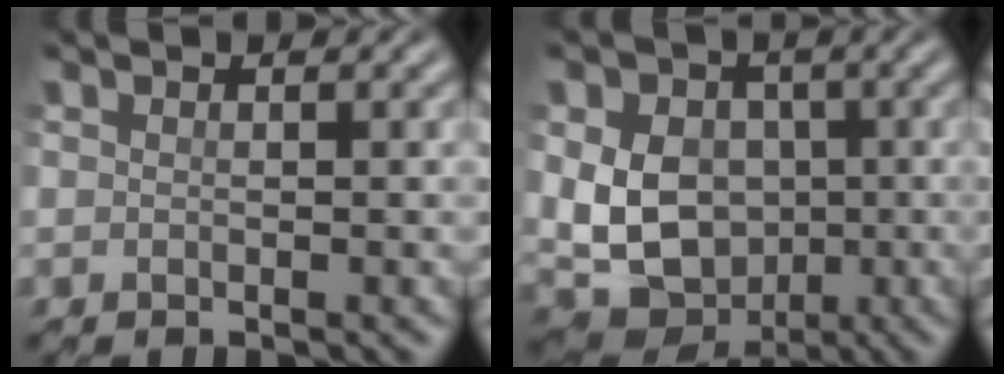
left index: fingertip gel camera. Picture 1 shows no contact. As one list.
[{"total": 10.5, "force": [-0.8, 8.4, 6.2], "torque": [-0.095, -0.015, -0.024]}]